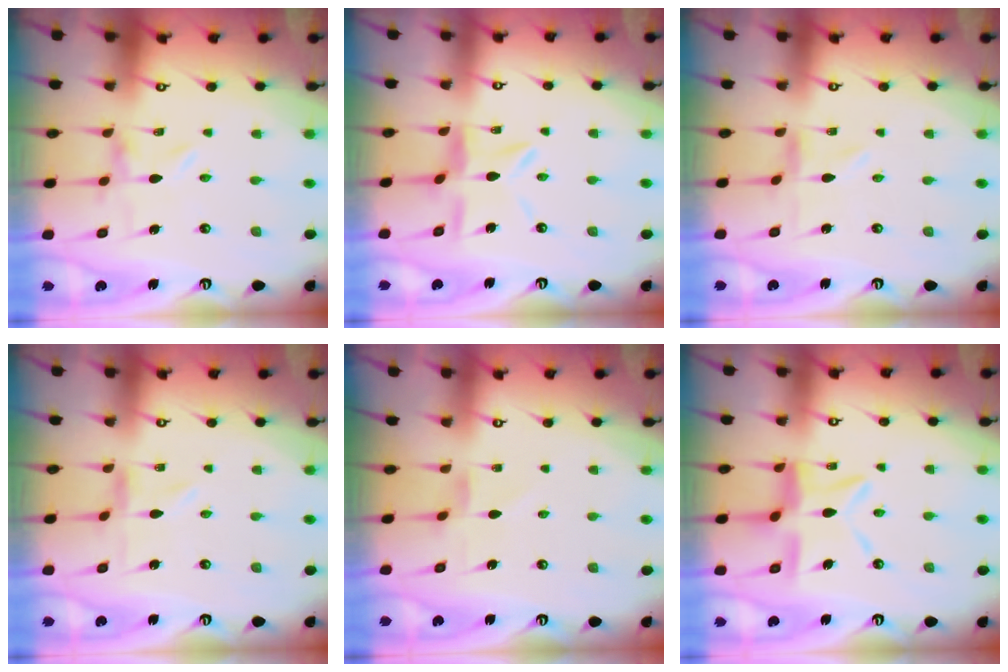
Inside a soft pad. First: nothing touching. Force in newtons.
{"total": 8.2, "press": 8.2, "slide": 0.7}
{"total": 0.0}
{"total": 0.0}
{"total": 1.7, "press": 1.7, "slide": 0.4}
{"total": 10.9, "press": 10.8, "slide": 1.1}